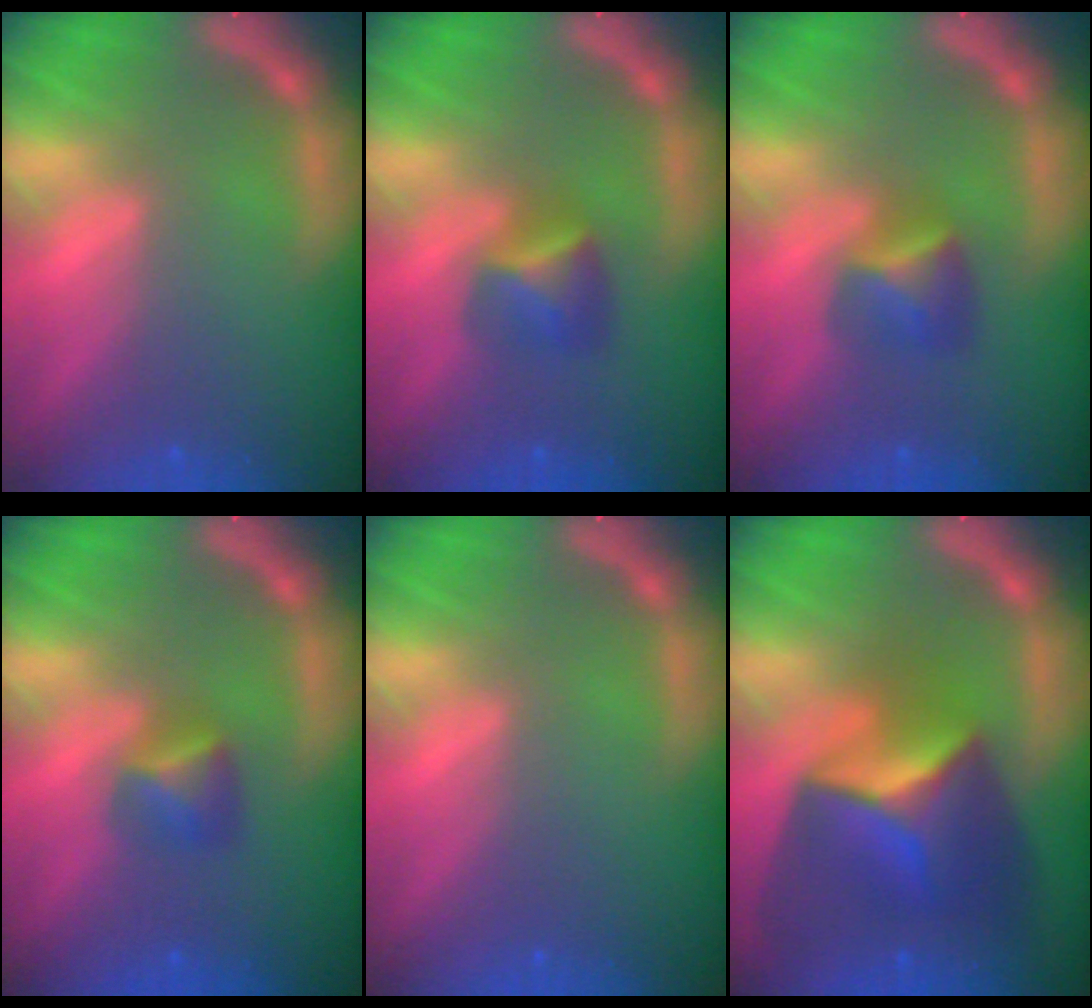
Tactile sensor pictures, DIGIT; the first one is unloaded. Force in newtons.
{"total": 2.9}
{"total": 2.9}
{"total": 2.4}
{"total": 0.0}
{"total": 9.4}